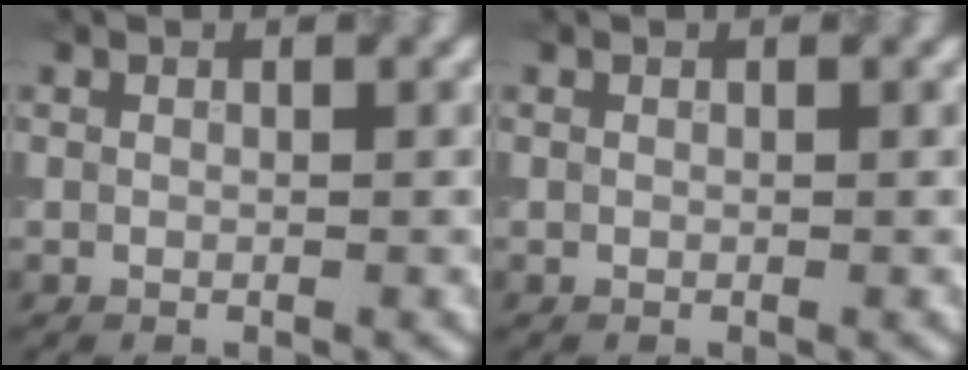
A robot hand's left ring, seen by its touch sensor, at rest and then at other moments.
{"total": 0.0}